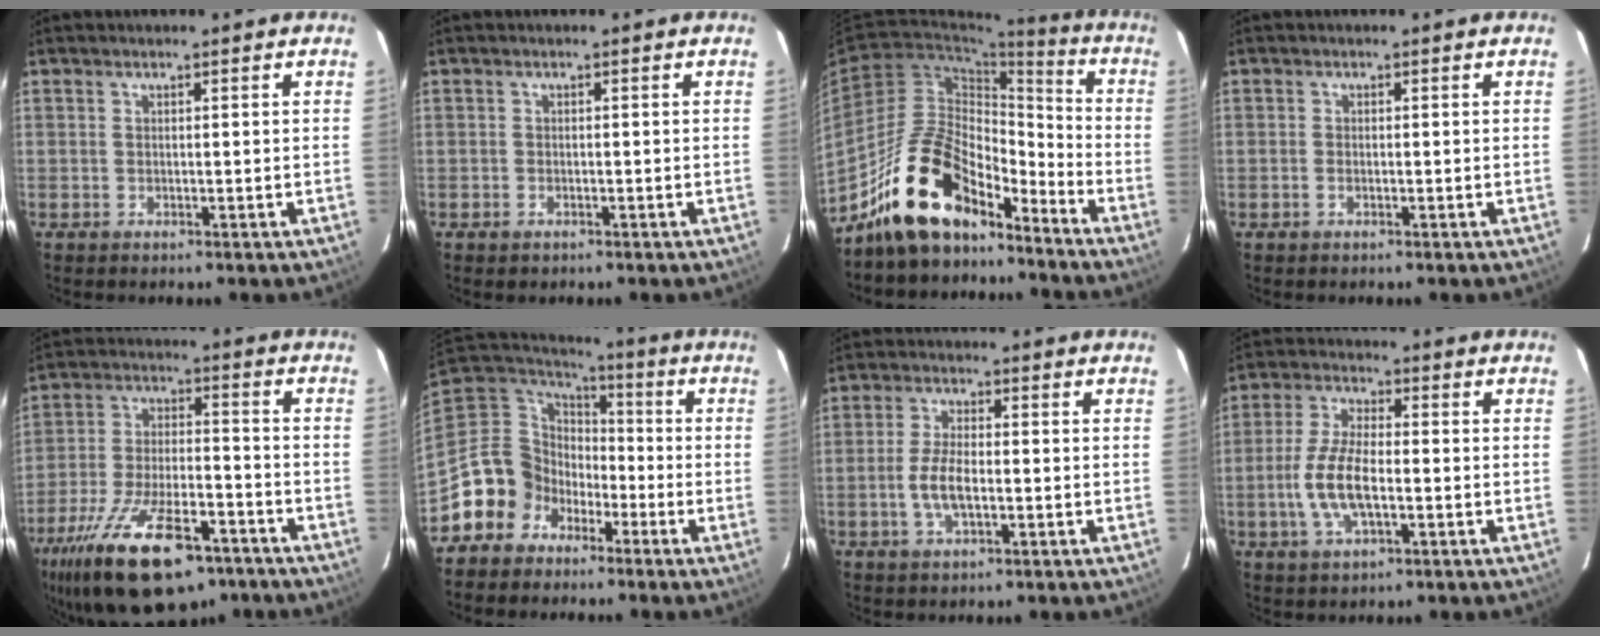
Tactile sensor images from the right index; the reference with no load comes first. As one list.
[{"total": 1.0, "force": [-0.6, 0.8, 0.2], "torque": [-0.005, -0.001, -0.007]}, {"total": 17.3, "force": [-13.5, 7.4, 7.9], "torque": [-0.152, 0.030, -0.229]}, {"total": 0.8, "force": [-0.3, 0.4, 0.6], "torque": [-0.012, -0.001, -0.006]}, {"total": 23.2, "force": [-15.0, 9.6, 14.9], "torque": [-0.293, -0.032, -0.235]}, {"total": 12.1, "force": [-6.4, 10.1, 2.0], "torque": [-0.066, 0.029, -0.120]}, {"total": 6.0, "force": [-1.5, 2.3, 5.3], "torque": [-0.112, 0.000, -0.028]}, {"total": 9.7, "force": [-2.2, 3.9, 8.6], "torque": [-0.182, 0.002, -0.043]}]